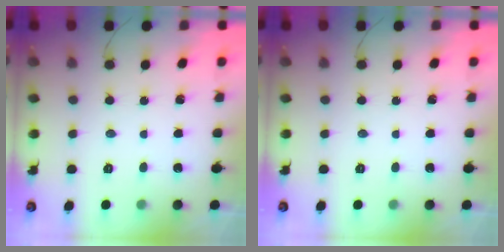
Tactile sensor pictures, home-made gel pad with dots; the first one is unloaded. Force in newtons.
{"total": 0.0}